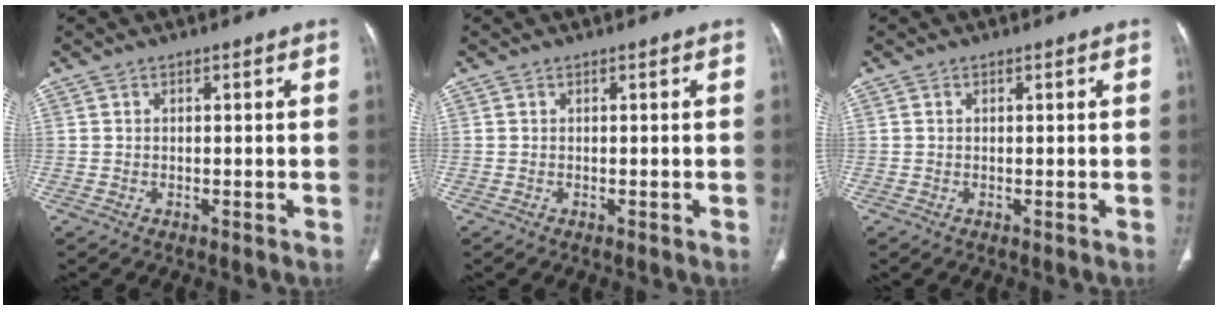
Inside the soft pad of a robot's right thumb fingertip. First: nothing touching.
{"total": 0.0}
{"total": 0.0}